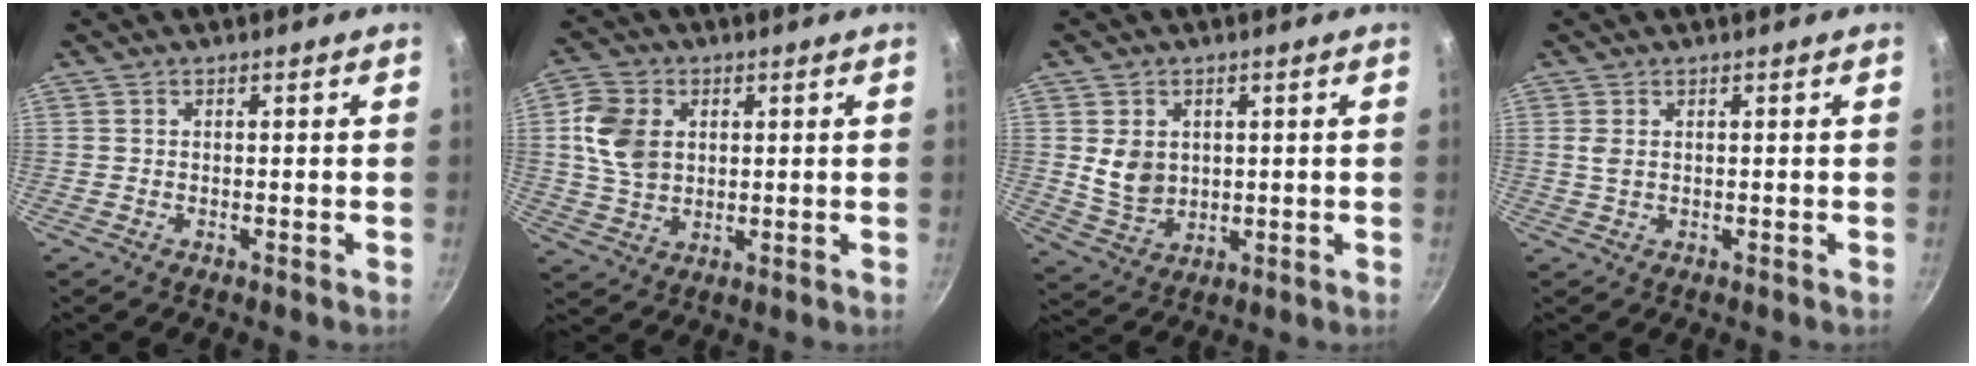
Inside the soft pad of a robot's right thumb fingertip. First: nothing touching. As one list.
[{"total": 9.9, "force": [2.0, 7.4, 6.3], "torque": [-0.101, -0.004, 0.035]}, {"total": 7.0, "force": [1.2, 5.5, 4.1], "torque": [-0.059, -0.014, 0.035]}, {"total": 1.7, "force": [0.5, 1.0, 1.3], "torque": [-0.027, 0.000, 0.011]}]